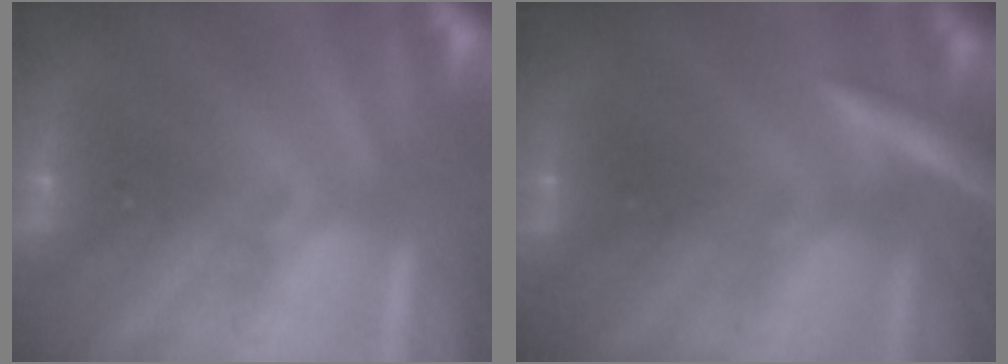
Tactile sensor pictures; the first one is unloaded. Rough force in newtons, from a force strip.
{"total": 2.9}